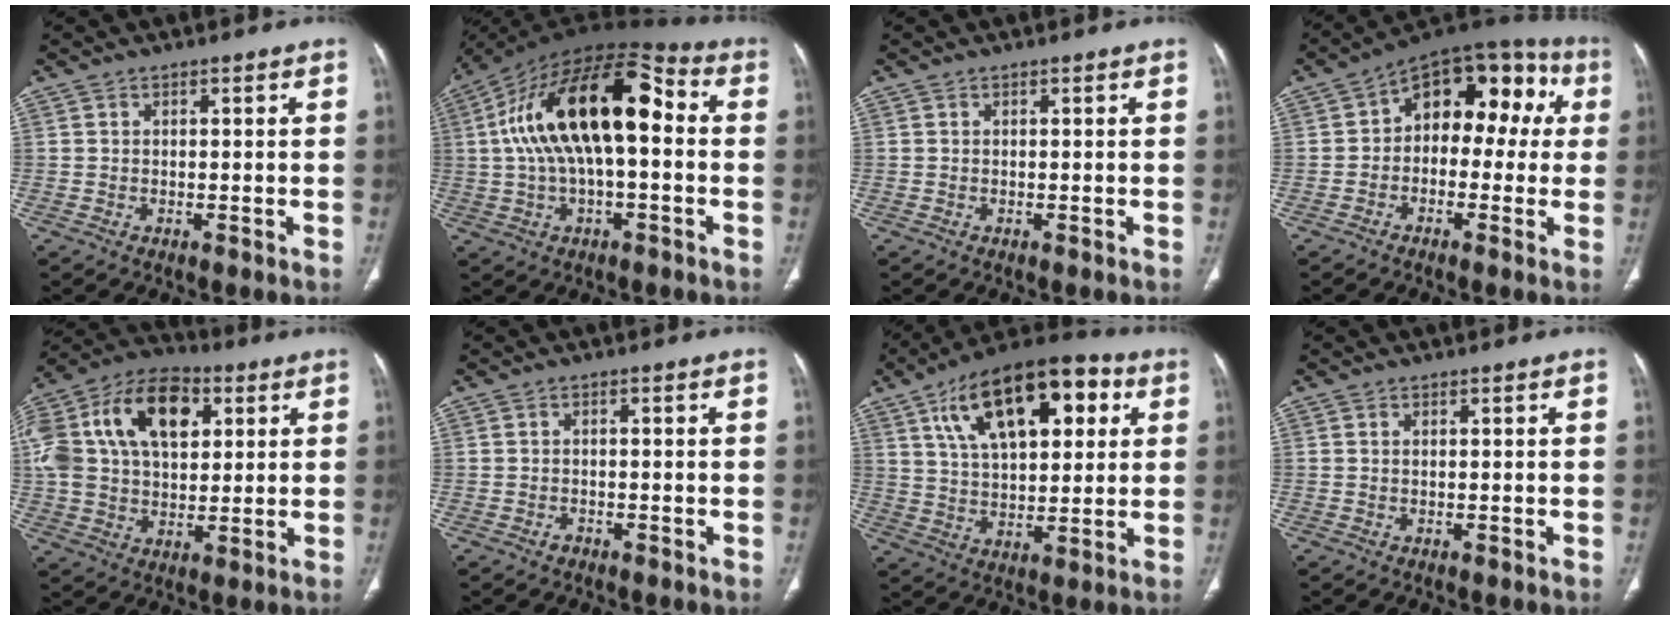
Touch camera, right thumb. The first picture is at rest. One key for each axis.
{"total": 21.8, "fx": 1.8, "fy": 9.9, "fz": 19.3, "tx": -0.337, "ty": 0.046, "tz": 0.019}
{"total": 0.0}
{"total": 15.6, "fx": 1.9, "fy": 9.8, "fz": 11.9, "tx": -0.099, "ty": 0.055, "tz": 0.010}
{"total": 26.3, "fx": 7.8, "fy": 16.7, "fz": 18.7, "tx": -0.380, "ty": 0.043, "tz": 0.136}
{"total": 1.0, "fx": -0.7, "fy": 0.7, "fz": 0.3, "tx": -0.003, "ty": 0.005, "tz": -0.011}
{"total": 21.8, "fx": 8.3, "fy": 10.7, "fz": 17.1, "tx": -0.245, "ty": 0.001, "tz": 0.134}
{"total": 0.0}